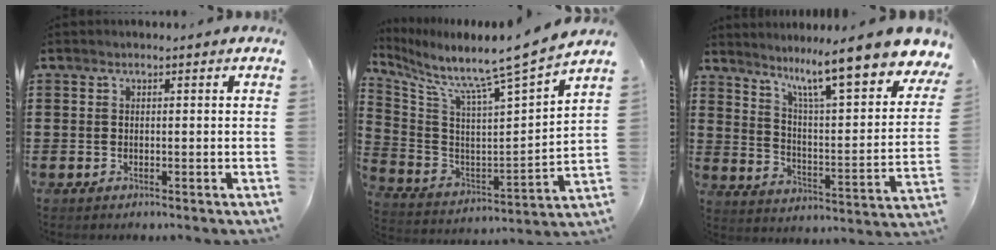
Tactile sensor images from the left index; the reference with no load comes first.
{"total": 8.4, "force": [7.6, -0.9, 3.4], "torque": [-0.095, -0.077, 0.113]}
{"total": 12.0, "force": [9.5, 0.5, 7.3], "torque": [-0.148, -0.065, 0.152]}